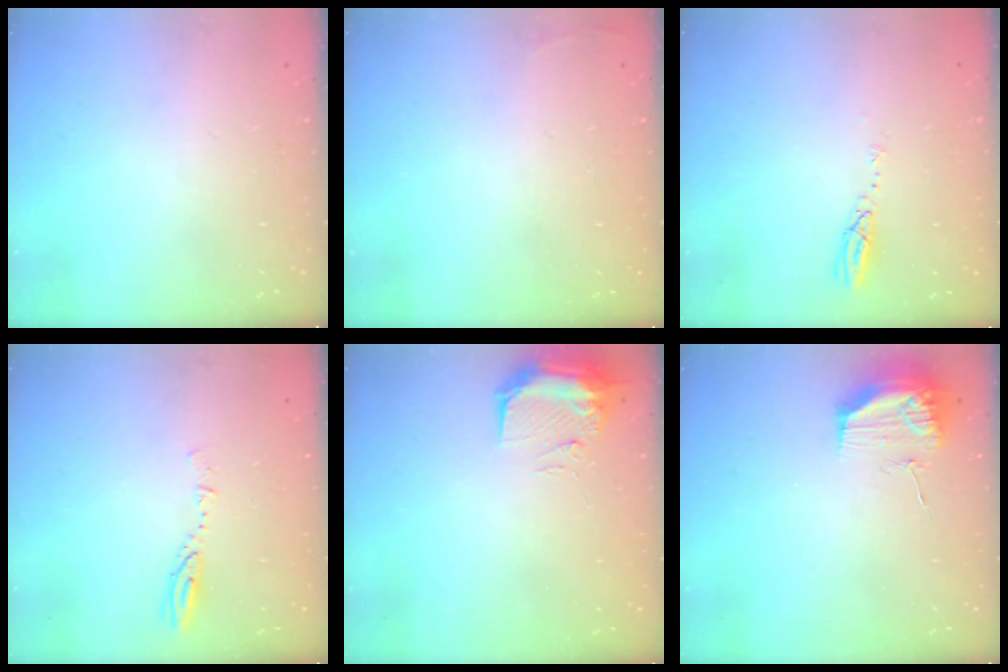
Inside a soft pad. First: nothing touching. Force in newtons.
{"total": 2.7, "press": 2.6, "slide": 1.0}
{"total": 3.7, "press": 3.7, "slide": 0.1}
{"total": 4.0, "press": 4.0, "slide": 0.3}
{"total": 11.4, "press": 10.0, "slide": 5.4}
{"total": 11.7, "press": 11.6, "slide": 1.0}